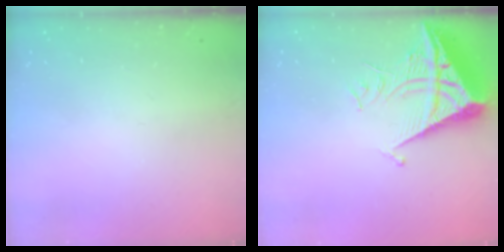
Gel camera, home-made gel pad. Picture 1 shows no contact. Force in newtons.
{"total": 8.5, "press": 8.5, "slide": 0.8}